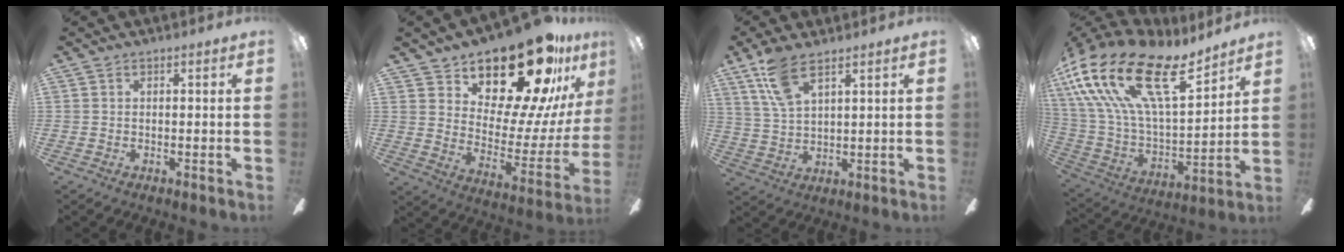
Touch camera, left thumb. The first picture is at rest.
{"total": 24.7, "force": [19.4, 9.3, 12.3], "torque": [-0.171, -0.147, 0.331]}
{"total": 9.1, "force": [6.3, 3.3, 5.7], "torque": [-0.126, -0.016, 0.119]}
{"total": 27.0, "force": [15.3, 11.4, 19.0], "torque": [-0.385, -0.088, 0.268]}